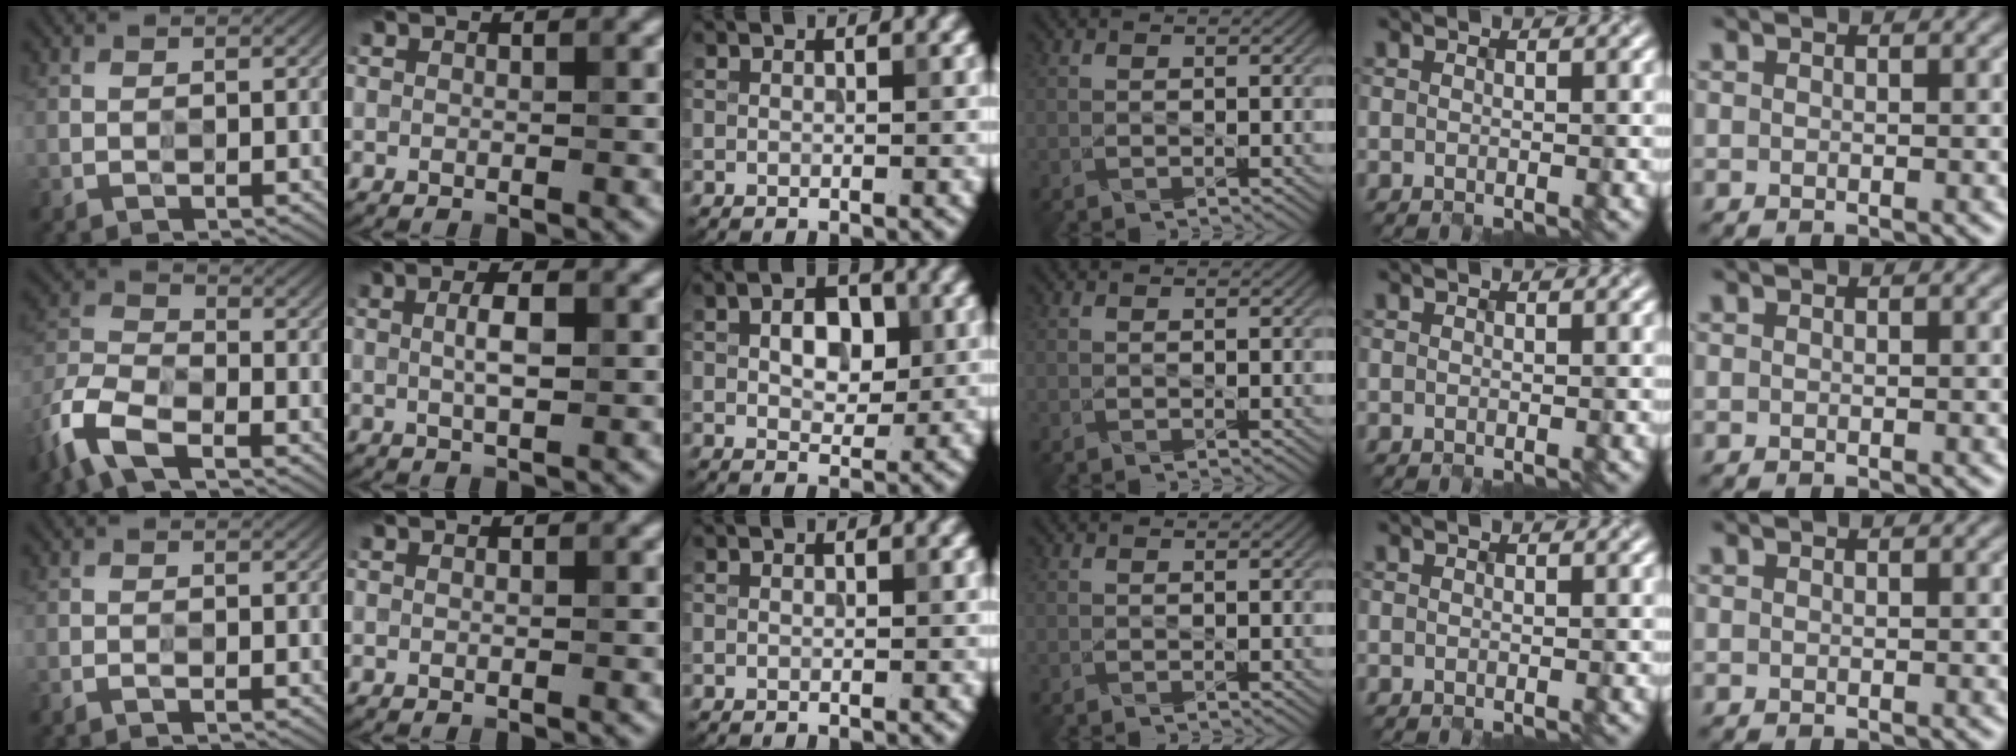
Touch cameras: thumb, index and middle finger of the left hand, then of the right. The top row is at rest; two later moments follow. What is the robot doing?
{"motion": "insert", "object": "file holder"}